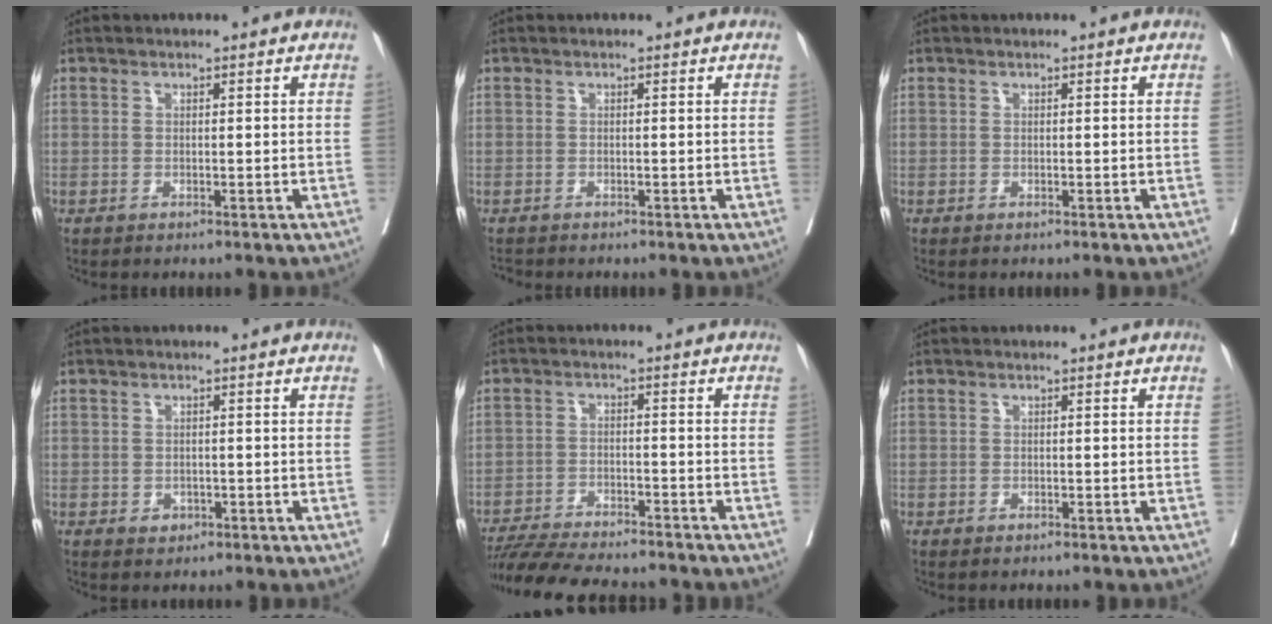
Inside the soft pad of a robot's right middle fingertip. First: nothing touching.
{"total": 0.8, "force": [-0.8, 0.1, 0.0], "torque": [-0.004, -0.005, -0.016]}
{"total": 0.0}
{"total": 1.5, "force": [-0.6, 1.3, 0.6], "torque": [-0.006, 0.004, -0.001]}
{"total": 14.4, "force": [-13.1, 1.9, 5.7], "torque": [-0.096, -0.013, -0.196]}
{"total": 0.5, "force": [-0.3, 0.2, 0.3], "torque": [-0.007, -0.001, -0.002]}